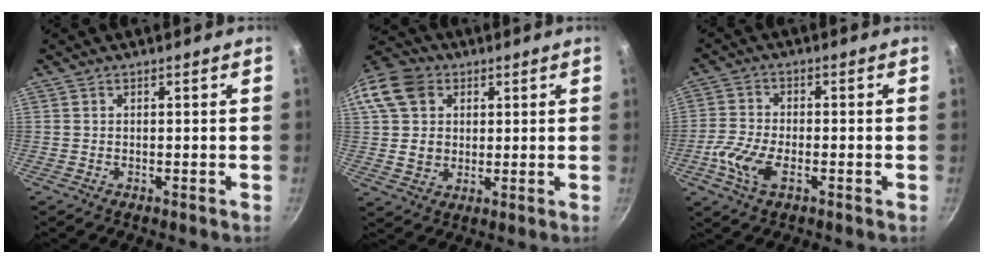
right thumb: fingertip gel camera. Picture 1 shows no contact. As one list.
[{"total": 14.2, "force": [4.1, 11.6, 7.0], "torque": [-0.125, 0.011, 0.069]}, {"total": 7.1, "force": [-2.6, 3.2, 5.7], "torque": [-0.129, 0.008, -0.064]}]